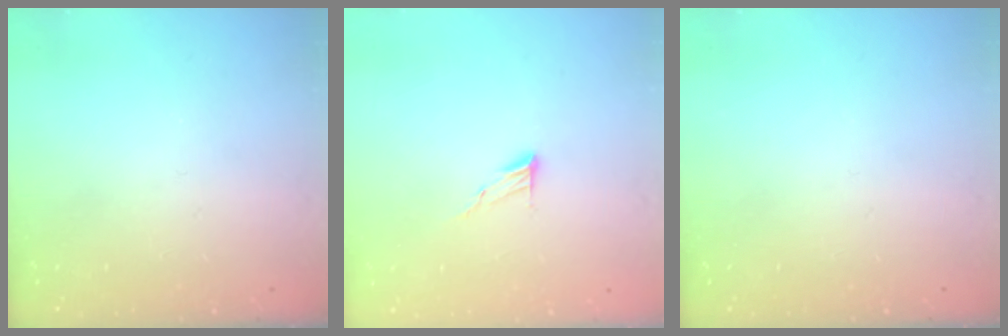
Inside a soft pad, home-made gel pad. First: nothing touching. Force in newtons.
{"total": 6.1, "press": 6.1, "slide": 0.5}
{"total": 0.0}